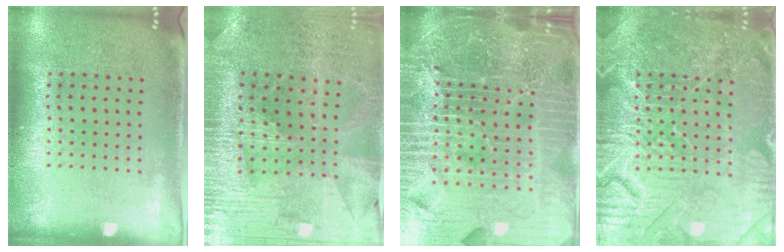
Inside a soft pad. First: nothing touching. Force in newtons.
{"total": 3.0, "press": 3.0, "slide": 0.4}
{"total": 7.3, "press": 6.3, "slide": 3.7}
{"total": 7.8, "press": 7.7, "slide": 1.0}